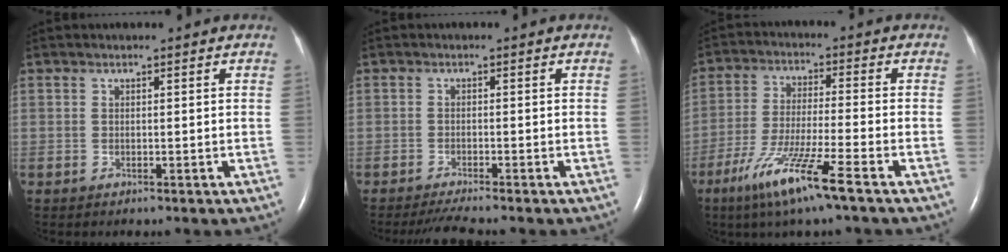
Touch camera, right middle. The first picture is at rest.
{"total": 3.5, "force": [-3.1, -0.7, 1.5], "torque": [-0.032, -0.013, -0.056]}
{"total": 11.0, "force": [-6.6, -0.5, 8.8], "torque": [-0.178, -0.034, -0.123]}